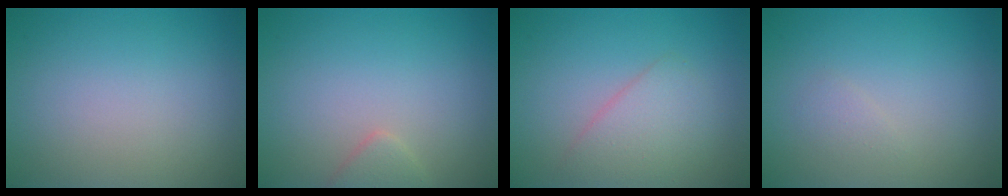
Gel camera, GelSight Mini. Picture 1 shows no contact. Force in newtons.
{"total": 1.3, "press": 1.3, "slide": 0.1}
{"total": 2.8, "press": 2.7, "slide": 0.2}
{"total": 0.8, "press": 0.8, "slide": 0.1}